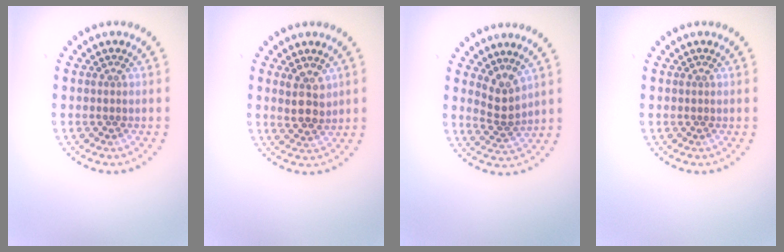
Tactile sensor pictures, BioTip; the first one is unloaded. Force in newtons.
{"total": 2.6, "press": 2.4, "slide": 1.1}
{"total": 2.6, "press": 1.8, "slide": 1.9}
{"total": 0.0}